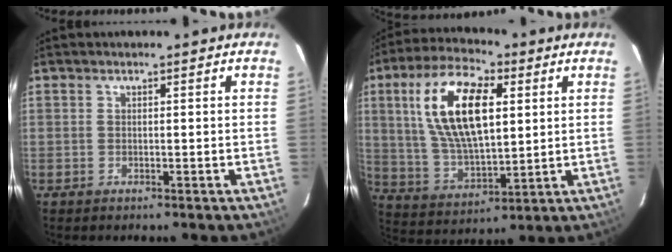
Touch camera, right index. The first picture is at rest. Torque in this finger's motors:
{"motor_torque": [1.64, 0.50, 0.76, 0.13]}